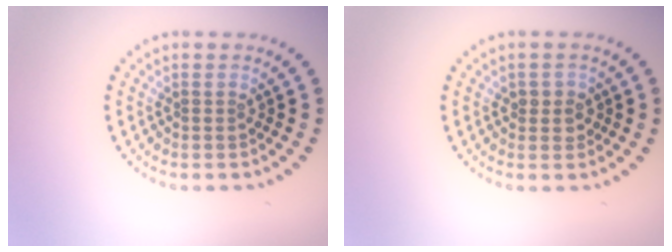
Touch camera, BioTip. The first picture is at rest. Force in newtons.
{"total": 1.8, "press": 1.7, "slide": 0.7}